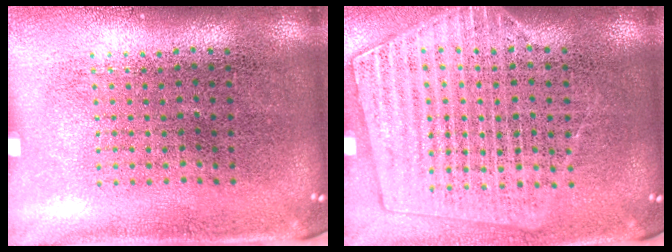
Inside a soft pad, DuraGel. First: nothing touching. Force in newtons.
{"total": 1.3, "press": 1.2, "slide": 0.5}